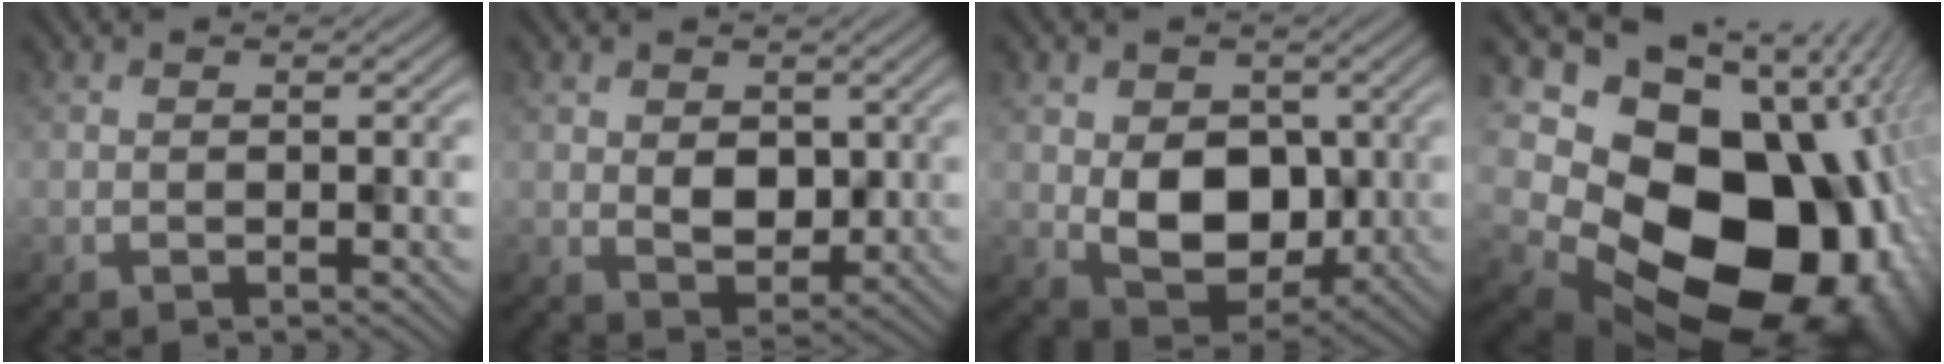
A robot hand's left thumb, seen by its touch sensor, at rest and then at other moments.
{"total": 3.1, "force": [1.3, 2.6, 1.0], "torque": [-0.025, -0.008, 0.025]}
{"total": 7.5, "force": [0.1, 6.0, 4.4], "torque": [-0.088, -0.017, 0.005]}
{"total": 21.5, "force": [-1.9, 16.3, 13.8], "torque": [-0.266, -0.064, -0.002]}